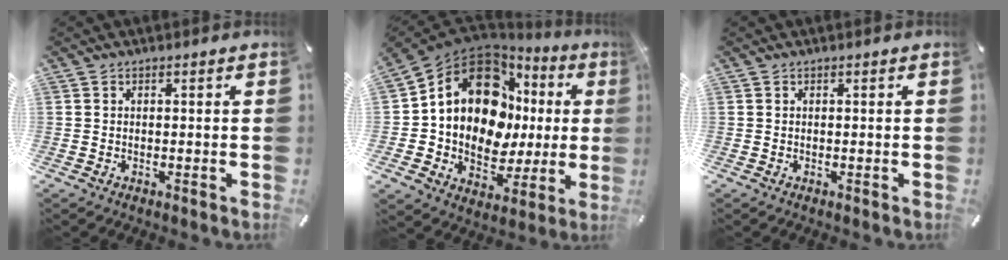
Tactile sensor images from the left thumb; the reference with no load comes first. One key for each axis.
{"total": 16.8, "fx": 4.8, "fy": 12.4, "fz": 10.3, "tx": -0.186, "ty": -0.036, "tz": 0.084}
{"total": 0.0}